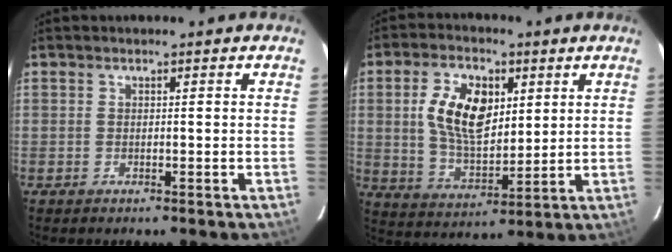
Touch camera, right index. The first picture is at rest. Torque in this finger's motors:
{"motor_torque": [0.65, 0.22, 0.34, 0.16]}